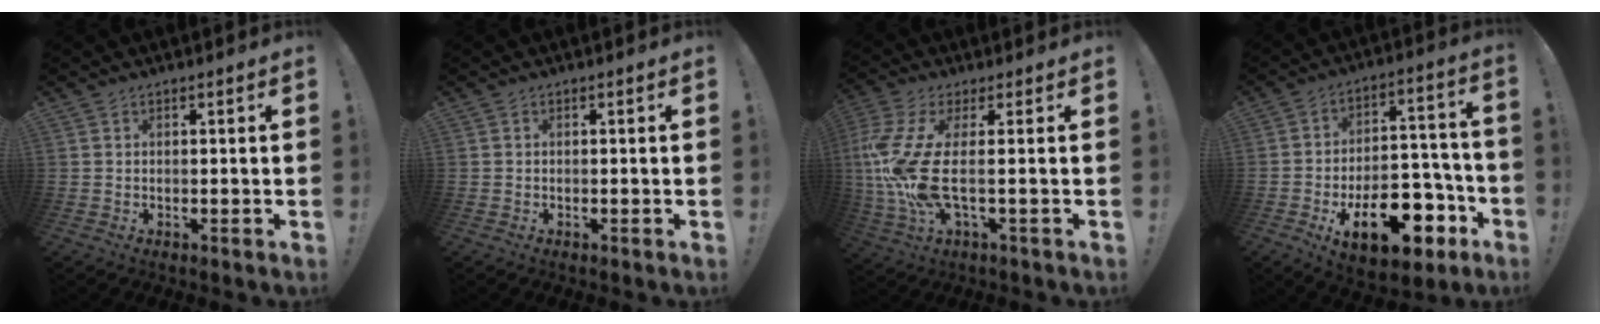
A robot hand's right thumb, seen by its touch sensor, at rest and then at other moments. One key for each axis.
{"total": 0.0}
{"total": 14.6, "fx": 0.3, "fy": 3.7, "fz": 14.1, "tx": -0.301, "ty": -0.027, "tz": 0.001}
{"total": 20.4, "fx": -9.3, "fy": 10.8, "fz": 14.6, "tx": -0.180, "ty": 0.064, "tz": -0.136}